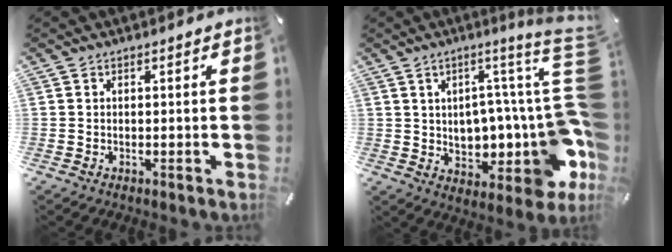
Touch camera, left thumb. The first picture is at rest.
{"total": 17.1, "force": [1.9, 6.0, 15.9], "torque": [-0.204, -0.055, 0.034]}